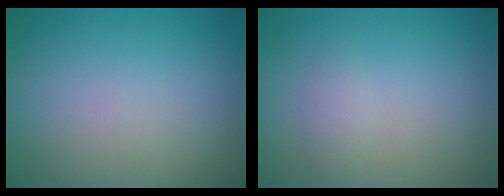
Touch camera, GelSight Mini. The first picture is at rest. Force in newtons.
{"total": 1.1, "press": 1.1, "slide": 0.1}